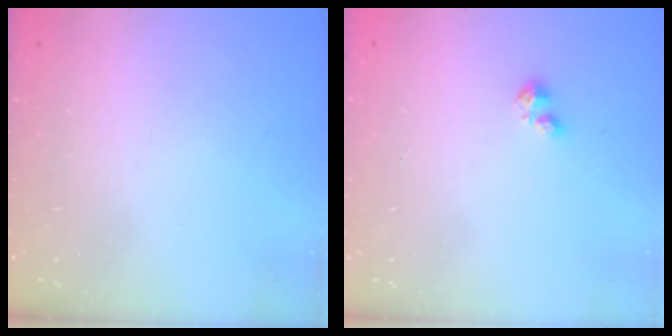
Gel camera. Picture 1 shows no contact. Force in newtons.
{"total": 1.6, "press": 1.6, "slide": 0.3}